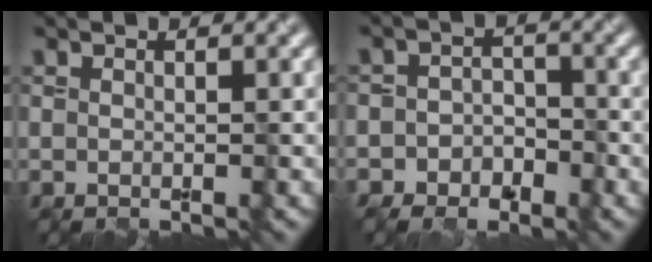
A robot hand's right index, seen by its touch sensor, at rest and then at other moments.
{"total": 2.8, "force": [-2.3, 1.6, 0.2], "torque": [-0.001, 0.006, -0.036]}